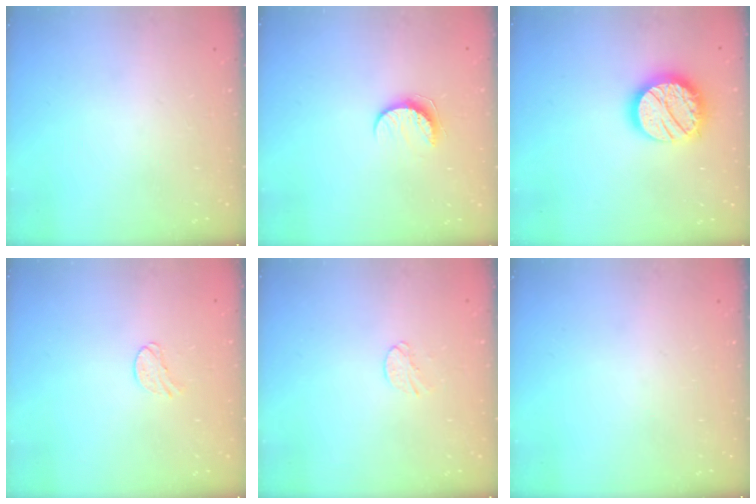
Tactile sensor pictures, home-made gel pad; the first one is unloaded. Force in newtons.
{"total": 8.1, "press": 8.1, "slide": 0.6}
{"total": 18.8, "press": 18.7, "slide": 1.2}
{"total": 5.6, "press": 5.6, "slide": 0.5}
{"total": 5.0, "press": 5.0, "slide": 0.4}
{"total": 0.0}